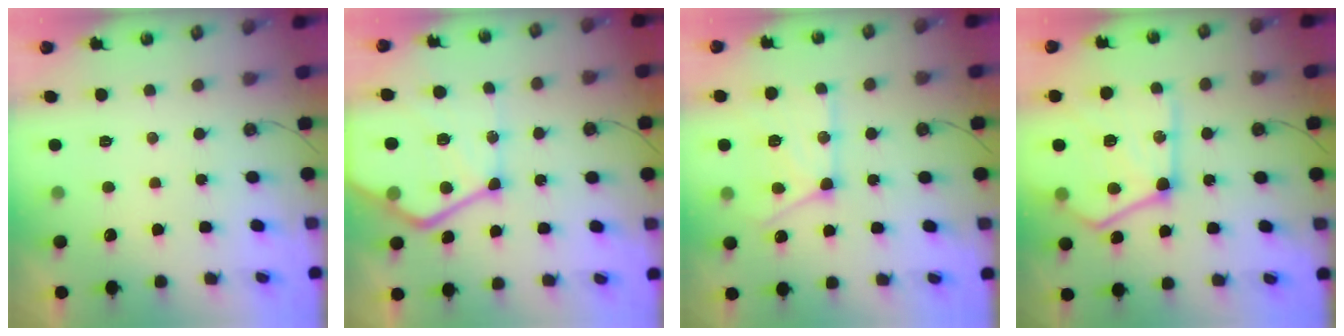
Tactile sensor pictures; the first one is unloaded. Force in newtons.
{"total": 24.1, "press": 24.0, "slide": 2.2}
{"total": 17.0, "press": 17.0, "slide": 1.1}
{"total": 26.6, "press": 26.4, "slide": 3.2}